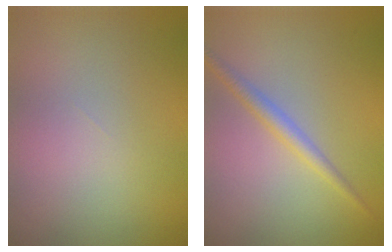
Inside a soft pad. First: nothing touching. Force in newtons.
{"total": 1.8, "press": 1.8, "slide": 0.0}